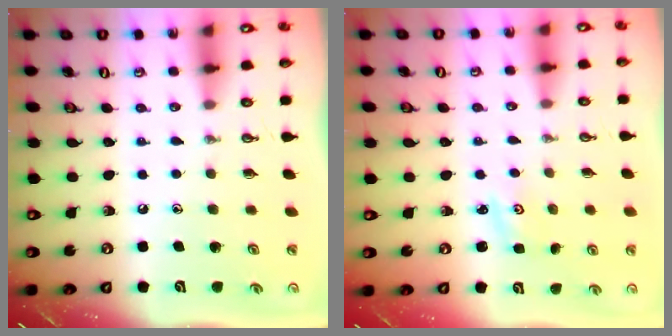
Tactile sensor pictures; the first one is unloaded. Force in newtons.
{"total": 1.0, "press": 0.9, "slide": 0.2}